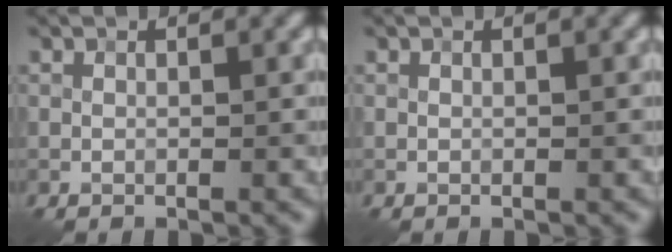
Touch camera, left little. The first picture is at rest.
{"total": 0.0}